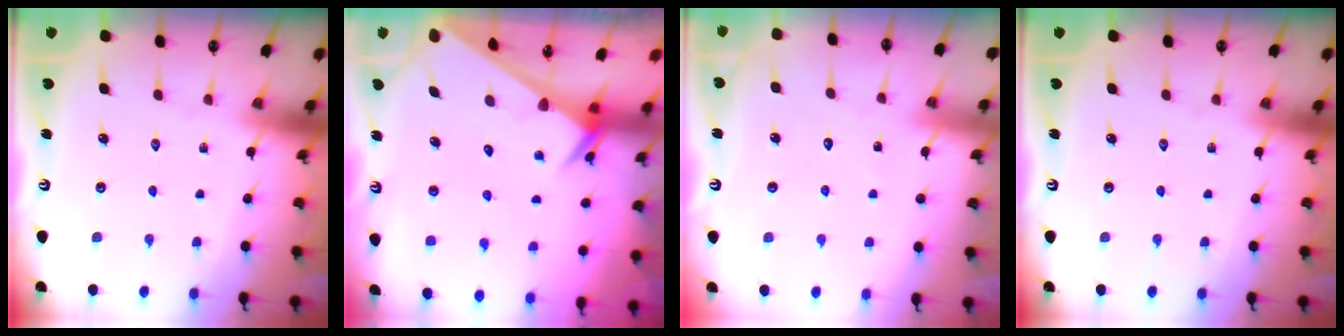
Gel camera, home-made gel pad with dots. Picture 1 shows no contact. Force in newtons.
{"total": 2.5, "press": 2.5, "slide": 0.1}
{"total": 4.1, "press": 4.1, "slide": 0.3}
{"total": 0.0}